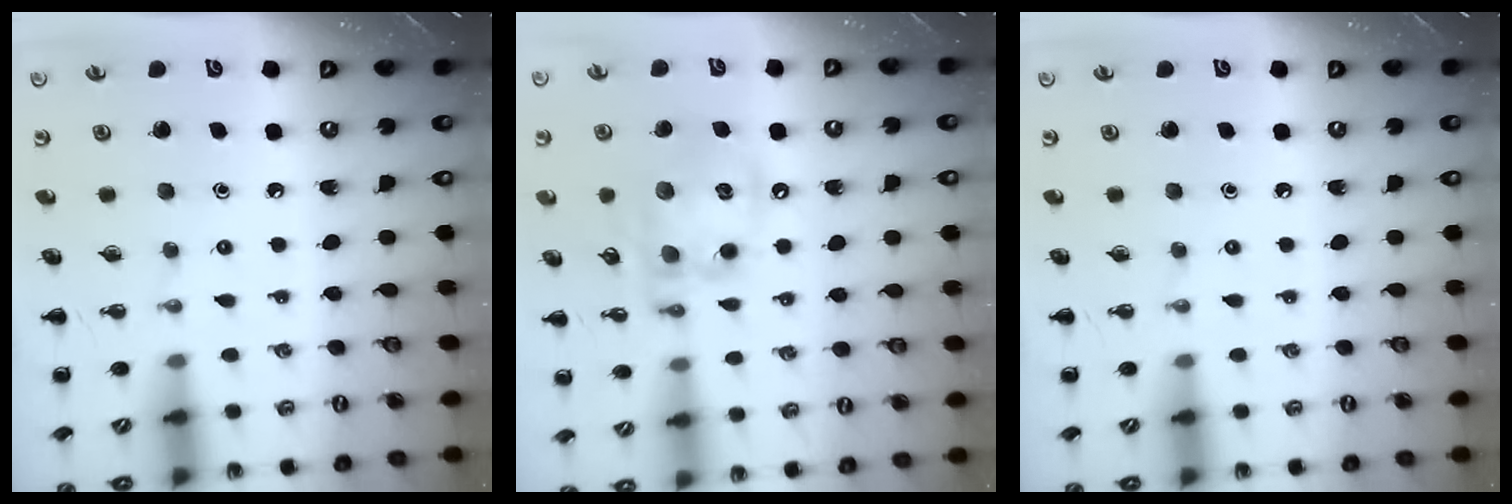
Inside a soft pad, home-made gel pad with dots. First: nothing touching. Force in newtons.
{"total": 14.2, "press": 13.9, "slide": 3.1}
{"total": 0.0}